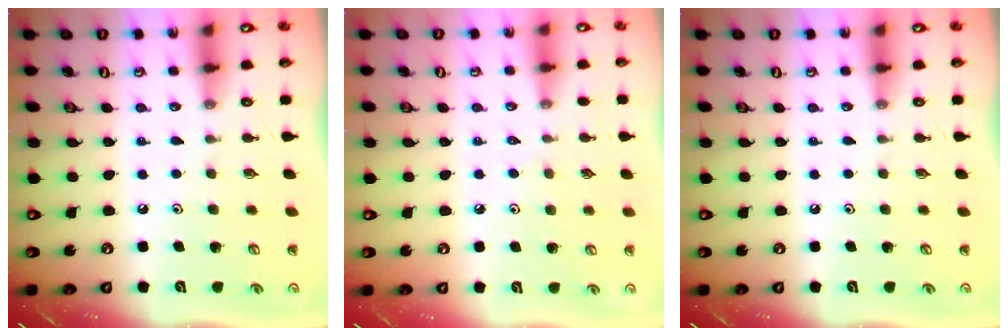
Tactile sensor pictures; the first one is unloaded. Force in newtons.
{"total": 3.7, "press": 3.6, "slide": 0.7}
{"total": 0.0}